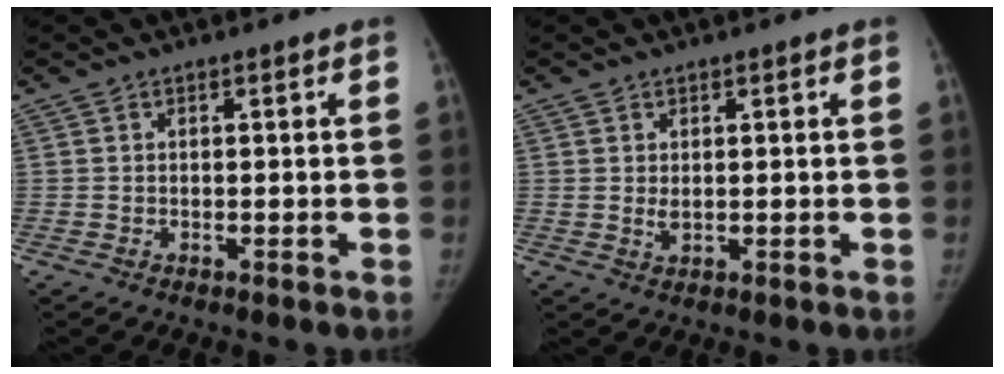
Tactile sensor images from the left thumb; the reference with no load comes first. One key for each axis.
{"total": 1.5, "fx": 0.2, "fy": 0.9, "fz": 1.2, "tx": -0.015, "ty": -0.006, "tz": 0.009}